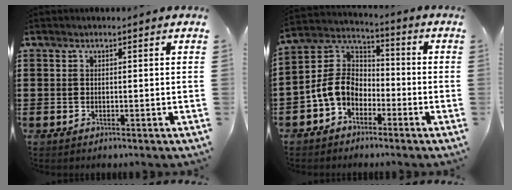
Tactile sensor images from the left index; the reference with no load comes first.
{"total": 7.4, "force": [-3.1, 5.6, 3.8], "torque": [-0.110, 0.009, -0.070]}